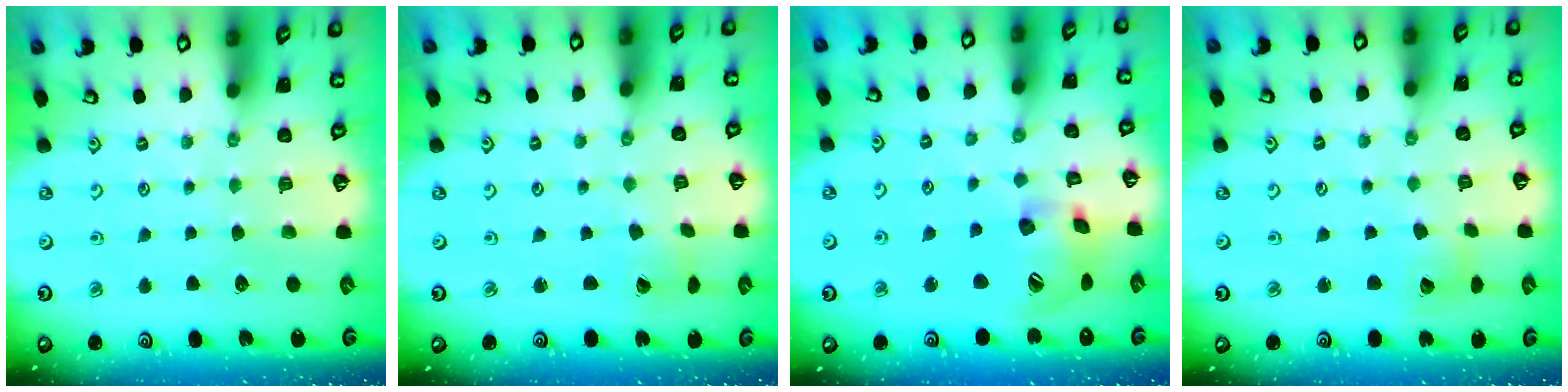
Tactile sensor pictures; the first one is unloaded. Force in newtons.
{"total": 2.9, "press": 2.9, "slide": 0.2}
{"total": 18.1, "press": 17.9, "slide": 2.4}
{"total": 5.3, "press": 5.2, "slide": 0.6}